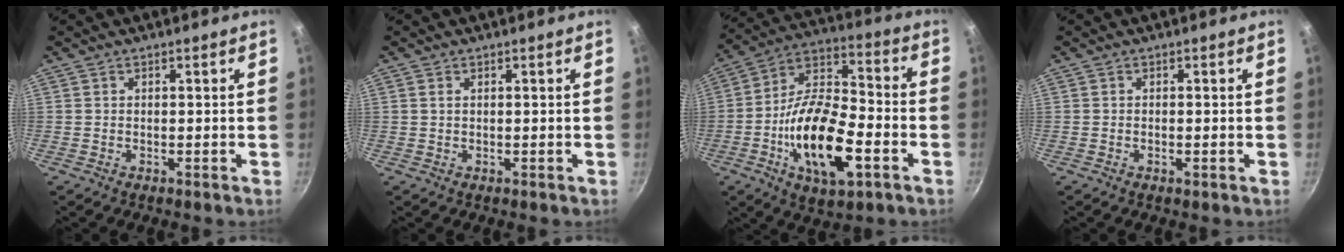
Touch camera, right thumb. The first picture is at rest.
{"total": 0.6, "force": [0.2, 0.4, 0.4], "torque": [-0.009, 0.001, 0.004]}
{"total": 19.9, "force": [-6.2, 8.8, 16.7], "torque": [-0.293, 0.034, -0.119]}
{"total": 0.6, "force": [-0.2, 0.1, 0.5], "torque": [-0.010, 0.002, -0.005]}